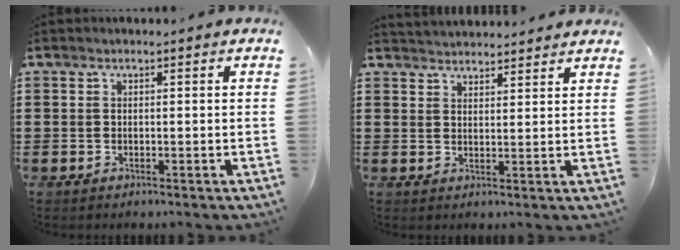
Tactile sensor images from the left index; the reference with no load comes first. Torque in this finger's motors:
{"motor_torque": [1.07, -1.07, 0.31, 0.06]}